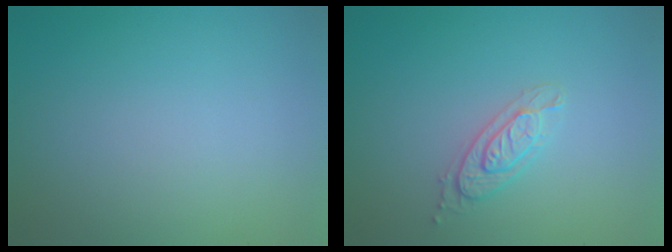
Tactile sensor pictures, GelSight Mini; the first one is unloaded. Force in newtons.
{"total": 2.1, "press": 2.1, "slide": 0.4}